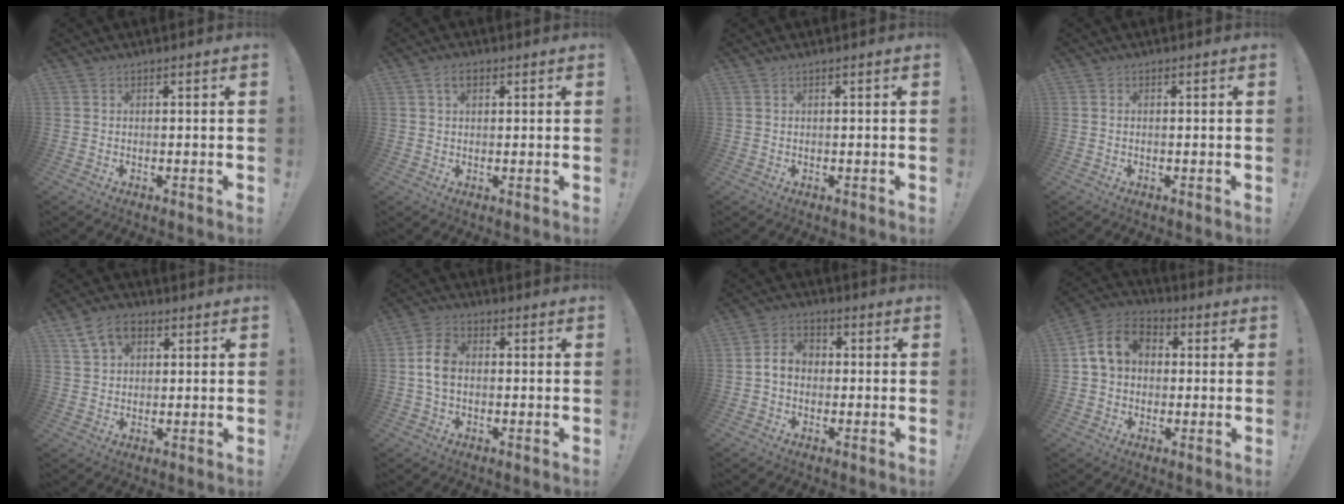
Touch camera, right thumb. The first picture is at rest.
{"total": 3.4, "force": [1.5, 2.0, 2.3], "torque": [-0.033, 0.001, 0.025]}
{"total": 0.6, "force": [0.3, -0.3, 0.3], "torque": [-0.008, 0.000, 0.007]}
{"total": 0.0}
{"total": 8.5, "force": [4.1, 5.8, 4.6], "torque": [-0.069, -0.006, 0.078]}
{"total": 7.3, "force": [-0.3, 4.8, 5.5], "torque": [-0.092, 0.010, -0.005]}
{"total": 6.4, "force": [-0.3, 5.1, 3.8], "torque": [-0.057, 0.014, -0.002]}
{"total": 6.2, "force": [0.2, 5.4, 3.0], "torque": [-0.039, 0.010, 0.008]}